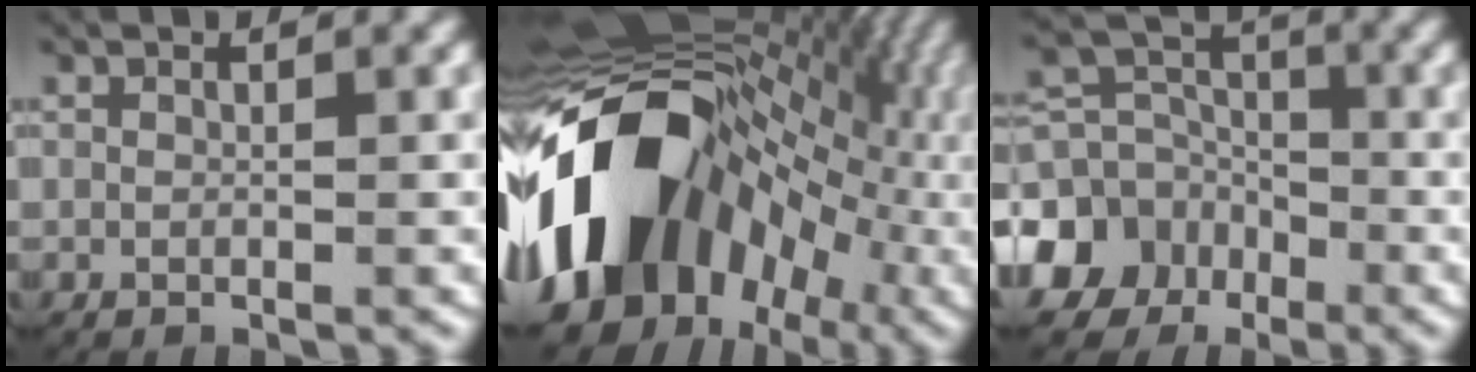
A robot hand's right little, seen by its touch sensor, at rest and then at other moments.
{"total": 26.7, "force": [-1.6, 18.1, 19.6], "torque": [-0.290, -0.003, -0.025]}
{"total": 10.0, "force": [-2.8, 8.7, 4.1], "torque": [-0.070, -0.034, -0.049]}